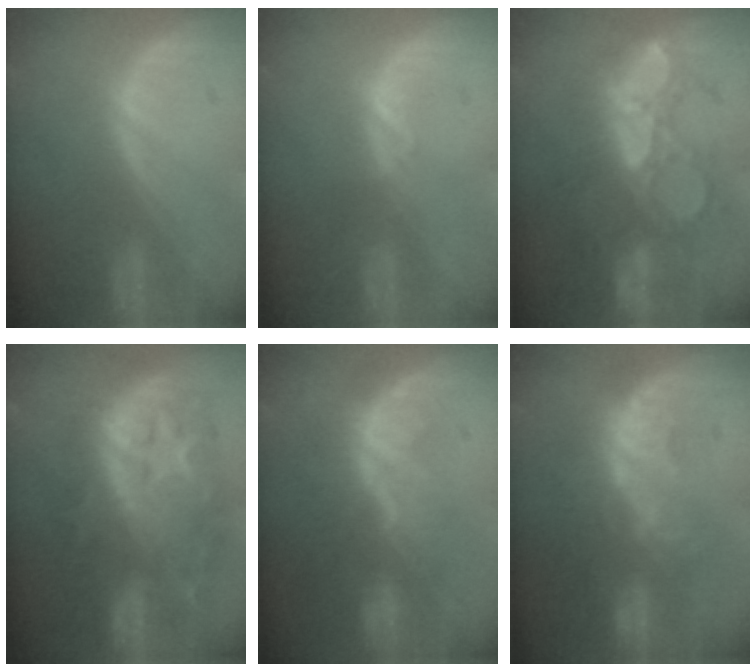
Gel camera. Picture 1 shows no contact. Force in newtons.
{"total": 1.1, "press": 1.0, "slide": 0.4}
{"total": 10.5, "press": 9.3, "slide": 4.8}
{"total": 12.6, "press": 12.5, "slide": 1.2}
{"total": 8.1, "press": 7.4, "slide": 3.5}
{"total": 9.5, "press": 9.0, "slide": 3.2}